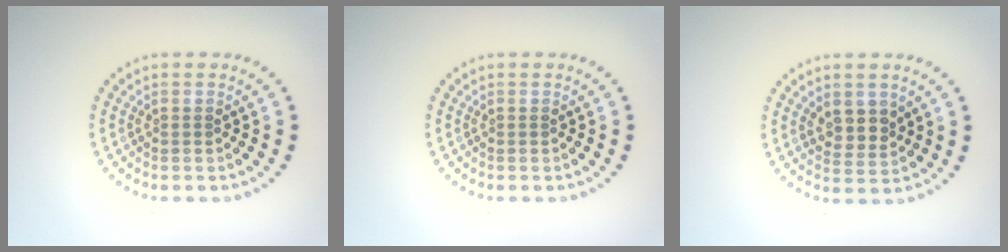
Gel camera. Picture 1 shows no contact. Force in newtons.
{"total": 0.0}
{"total": 2.5, "press": 2.3, "slide": 1.0}